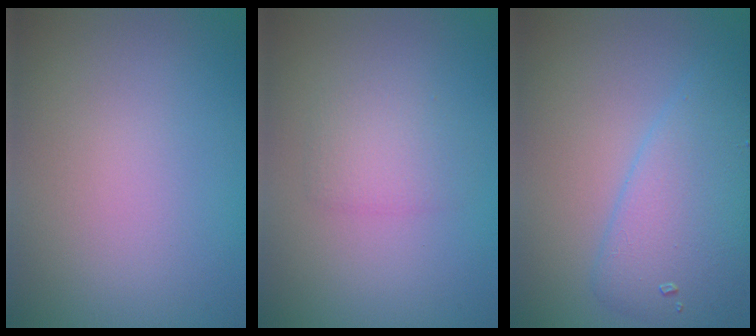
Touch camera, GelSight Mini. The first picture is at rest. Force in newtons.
{"total": 2.0, "press": 2.0, "slide": 0.1}
{"total": 5.1, "press": 5.1, "slide": 0.2}